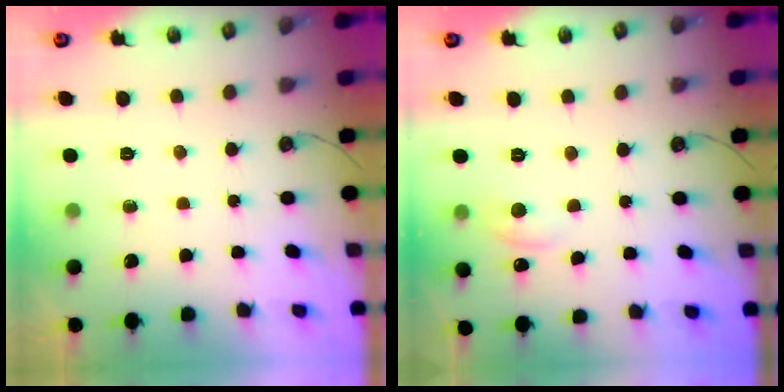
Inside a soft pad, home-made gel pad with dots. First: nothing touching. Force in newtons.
{"total": 0.7, "press": 0.5, "slide": 0.6}